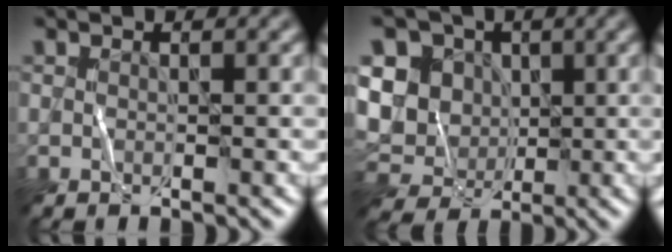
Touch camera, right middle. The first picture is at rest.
{"total": 11.0, "force": [1.2, 9.5, 5.3], "torque": [-0.106, 0.013, -0.007]}